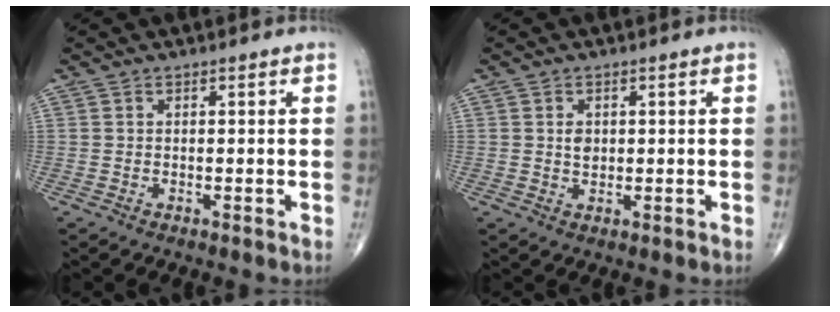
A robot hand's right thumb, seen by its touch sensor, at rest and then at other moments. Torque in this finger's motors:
{"motor_torque": [0.34, 0.13, 0.01, -0.27, -0.01]}